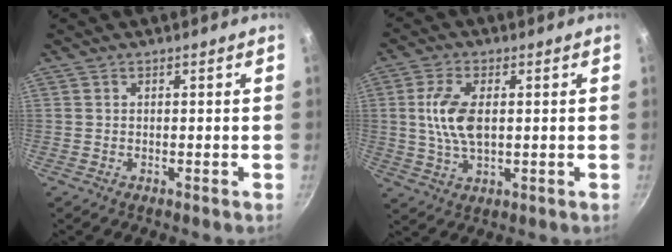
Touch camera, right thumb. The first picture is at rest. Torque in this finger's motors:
{"motor_torque": [0.29, 1.06, 1.02, 0.34, 0.11]}